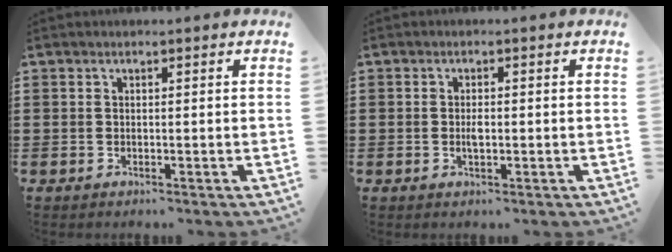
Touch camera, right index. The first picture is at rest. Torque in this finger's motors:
{"motor_torque": [2.14, 0.00, 0.13, 0.05]}